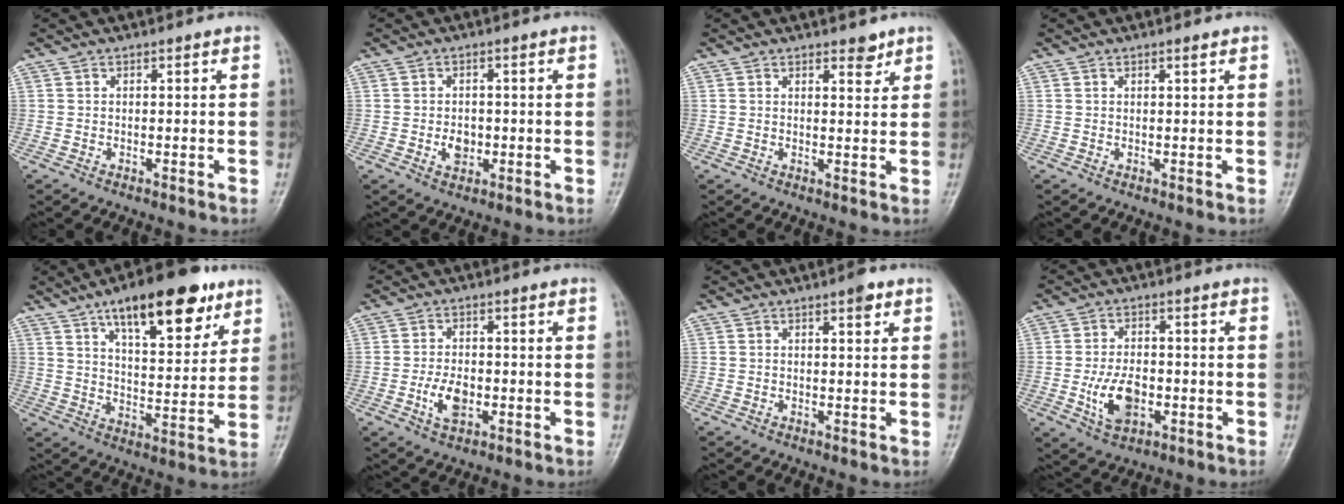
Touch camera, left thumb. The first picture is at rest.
{"total": 3.6, "force": [-0.8, 2.7, 2.3], "torque": [-0.026, 0.002, -0.009]}
{"total": 2.9, "force": [2.1, 1.2, 1.5], "torque": [-0.008, -0.013, 0.030]}
{"total": 0.9, "force": [0.6, 0.2, 0.7], "torque": [-0.011, -0.002, 0.010]}
{"total": 18.6, "force": [11.0, 7.1, 13.2], "torque": [-0.156, -0.042, 0.172]}
{"total": 5.7, "force": [-1.6, 3.4, 4.4], "torque": [-0.076, 0.005, -0.026]}
{"total": 2.3, "force": [1.3, 0.7, 1.8], "torque": [-0.021, -0.004, 0.017]}
{"total": 8.3, "force": [-2.0, 5.1, 6.3], "torque": [-0.103, 0.005, -0.031]}